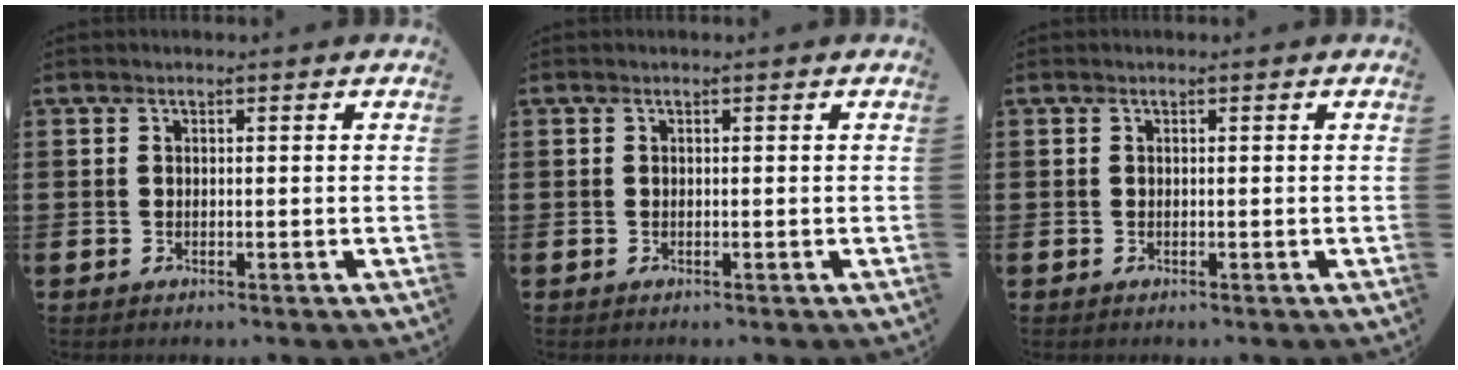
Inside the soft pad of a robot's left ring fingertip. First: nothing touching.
{"total": 0.0}
{"total": 0.0}